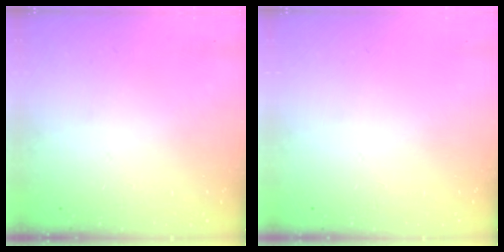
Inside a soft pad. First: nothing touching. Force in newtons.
{"total": 0.0}